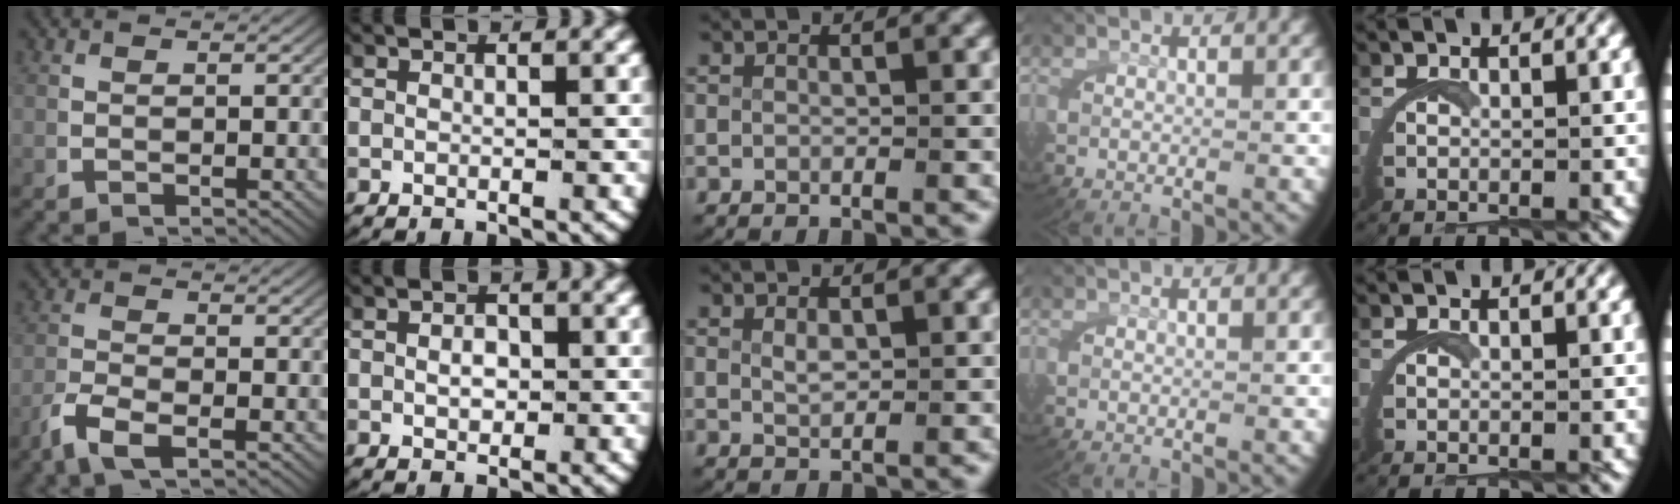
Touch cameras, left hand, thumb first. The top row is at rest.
{"thumb": {"total": 3.2, "force": [-1.8, 1.3, 2.3], "torque": [-0.060, -0.012, -0.033]}, "index": {"total": 1.5, "force": [-0.1, 1.0, 1.0], "torque": [-0.022, -0.008, 0.002]}, "middle": {"total": 0.9, "force": [0.3, 0.2, 0.8], "torque": [-0.019, -0.010, 0.017]}}